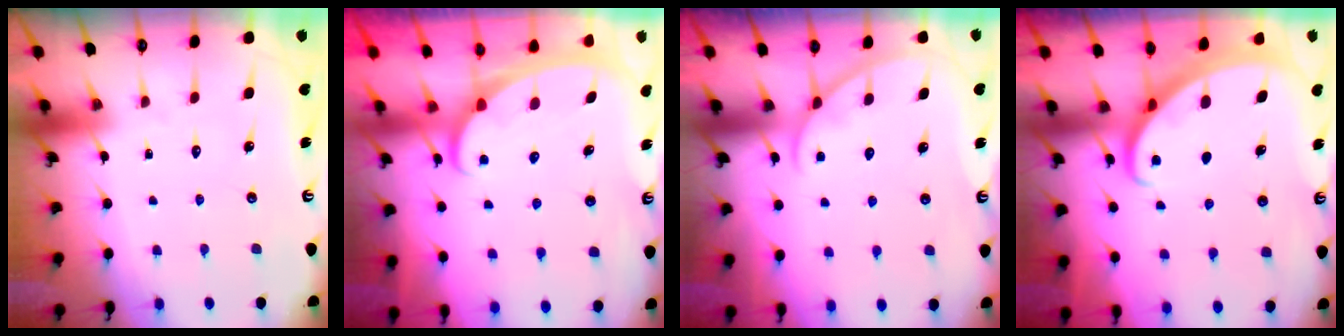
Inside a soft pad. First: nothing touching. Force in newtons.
{"total": 2.4, "press": 2.3, "slide": 0.4}
{"total": 3.3, "press": 3.3, "slide": 0.4}
{"total": 2.3, "press": 2.3, "slide": 0.2}